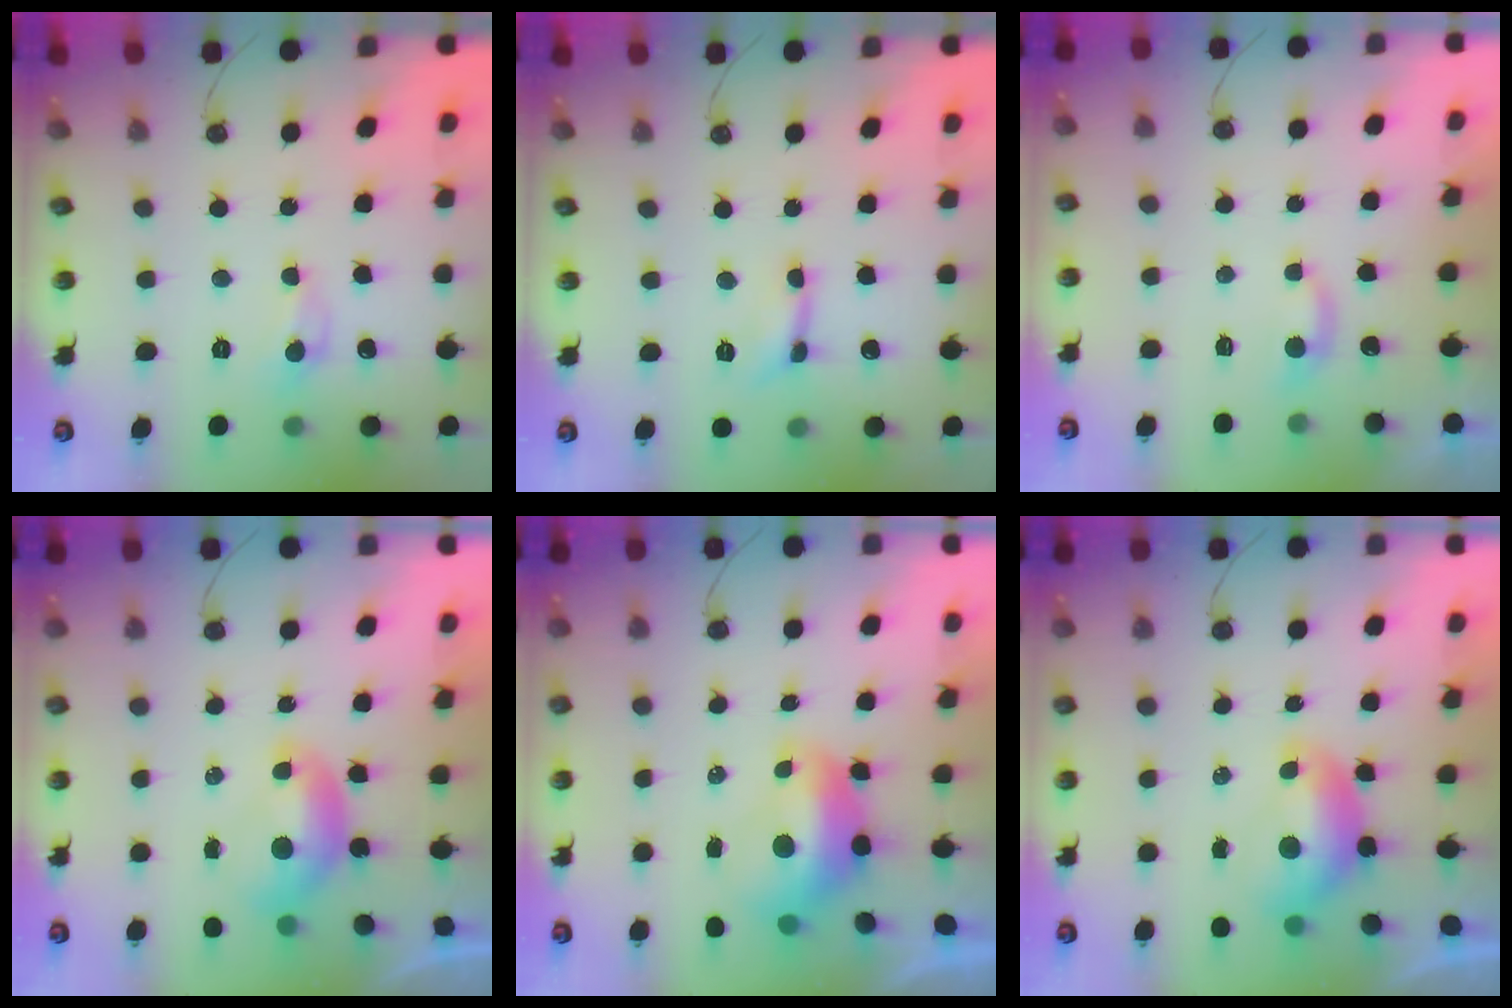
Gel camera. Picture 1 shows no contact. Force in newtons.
{"total": 1.1, "press": 1.1, "slide": 0.3}
{"total": 2.1, "press": 2.0, "slide": 0.5}
{"total": 0.0}
{"total": 2.4, "press": 2.3, "slide": 0.8}
{"total": 0.0}